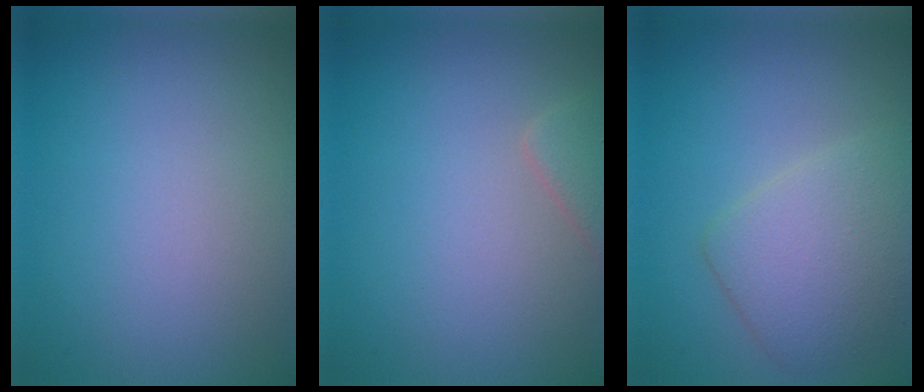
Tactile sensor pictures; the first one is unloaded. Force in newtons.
{"total": 1.8, "press": 1.8, "slide": 0.1}
{"total": 4.3, "press": 4.3, "slide": 0.2}